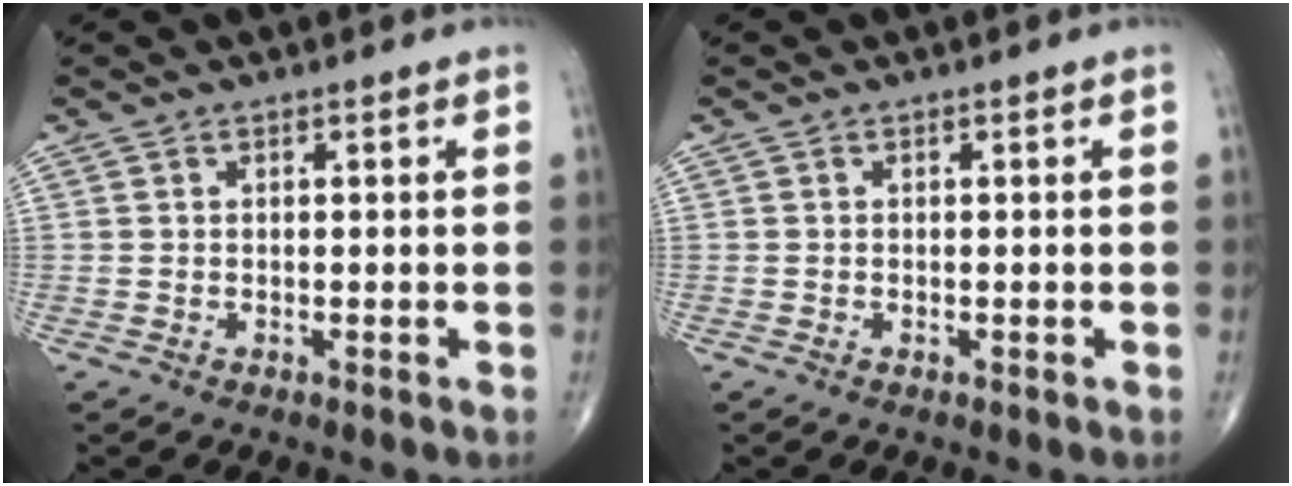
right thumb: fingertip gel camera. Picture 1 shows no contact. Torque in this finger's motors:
{"motor_torque": [0.81, 0.60, -0.16, -0.08, -0.04]}